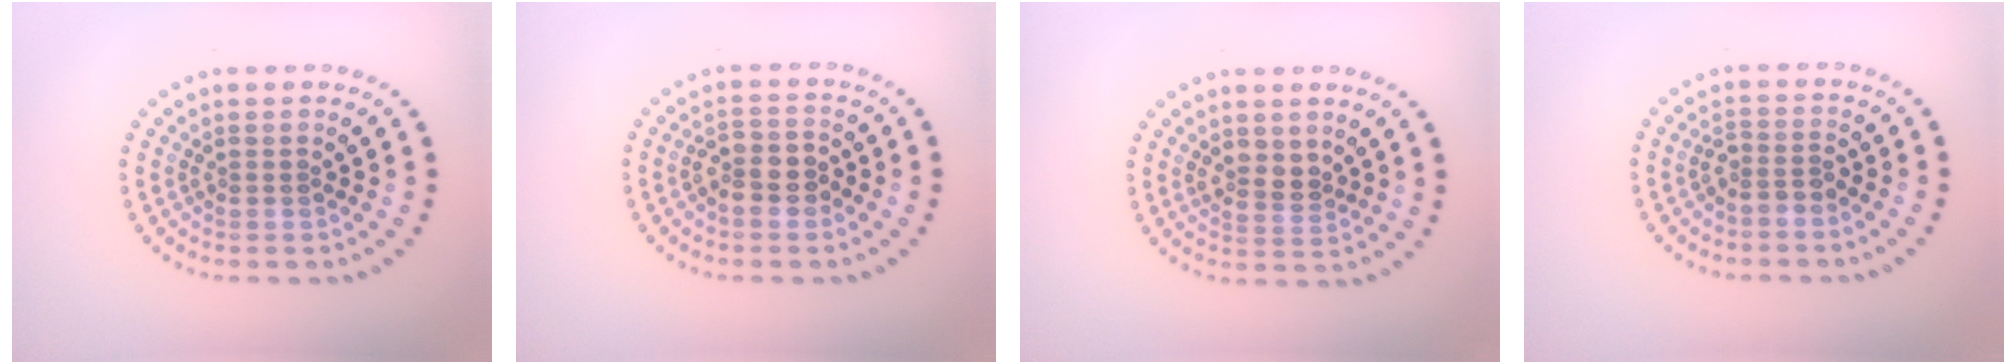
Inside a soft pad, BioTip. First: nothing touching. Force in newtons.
{"total": 2.8, "press": 2.6, "slide": 1.1}
{"total": 2.1, "press": 2.0, "slide": 0.8}
{"total": 1.8, "press": 1.3, "slide": 1.2}